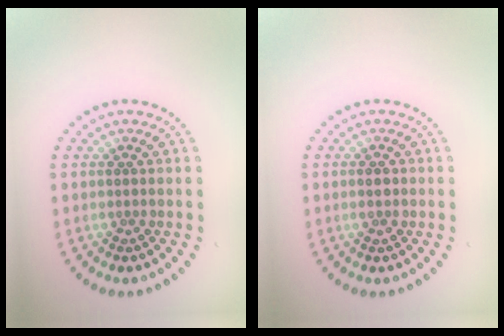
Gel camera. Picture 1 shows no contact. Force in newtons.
{"total": 1.5, "press": 1.5, "slide": 0.2}